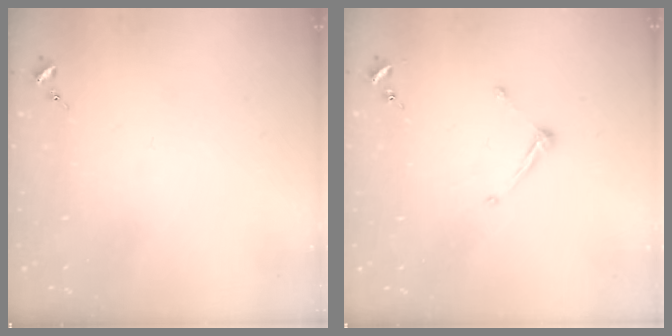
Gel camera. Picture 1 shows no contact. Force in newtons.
{"total": 6.7, "press": 6.7, "slide": 0.3}